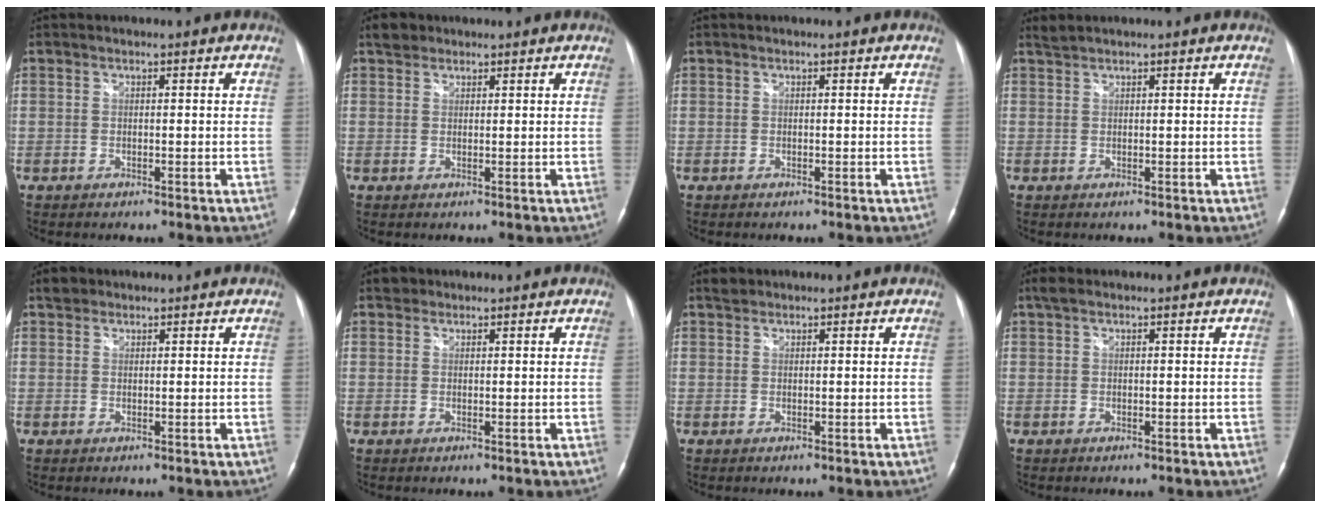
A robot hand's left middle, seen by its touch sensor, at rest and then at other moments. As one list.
[{"total": 2.1, "force": [1.6, 1.2, 0.3], "torque": [-0.007, 0.012, 0.027]}, {"total": 0.0}, {"total": 1.1, "force": [1.1, -0.2, 0.0], "torque": [-0.004, 0.009, 0.028]}, {"total": 1.6, "force": [1.2, 1.0, 0.1], "torque": [0.000, 0.010, 0.018]}, {"total": 1.3, "force": [1.0, 0.8, 0.0], "torque": [0.006, 0.007, 0.011]}, {"total": 1.2, "force": [1.0, 0.5, 0.1], "torque": [-0.001, 0.007, 0.017]}, {"total": 1.4, "force": [1.1, 0.5, 0.8], "torque": [-0.019, 0.018, 0.022]}]